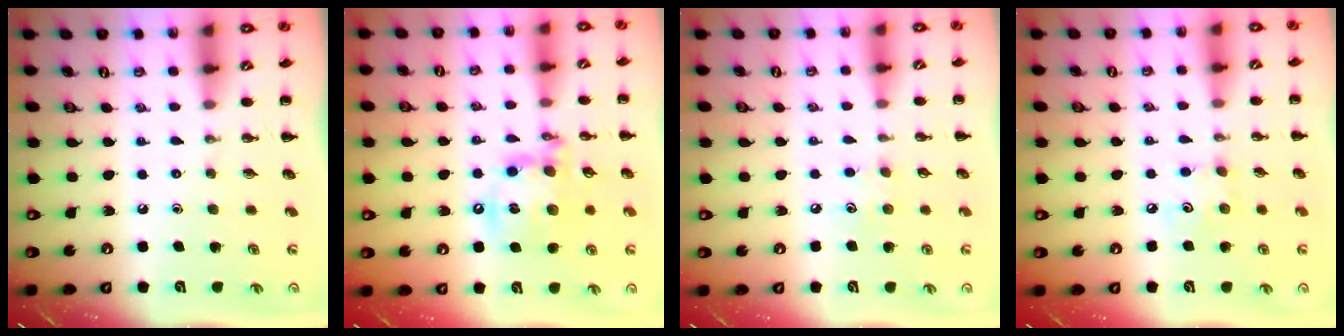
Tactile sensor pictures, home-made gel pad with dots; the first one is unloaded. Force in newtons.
{"total": 14.2, "press": 13.9, "slide": 3.0}
{"total": 4.8, "press": 4.7, "slide": 1.2}
{"total": 3.9, "press": 3.8, "slide": 0.7}